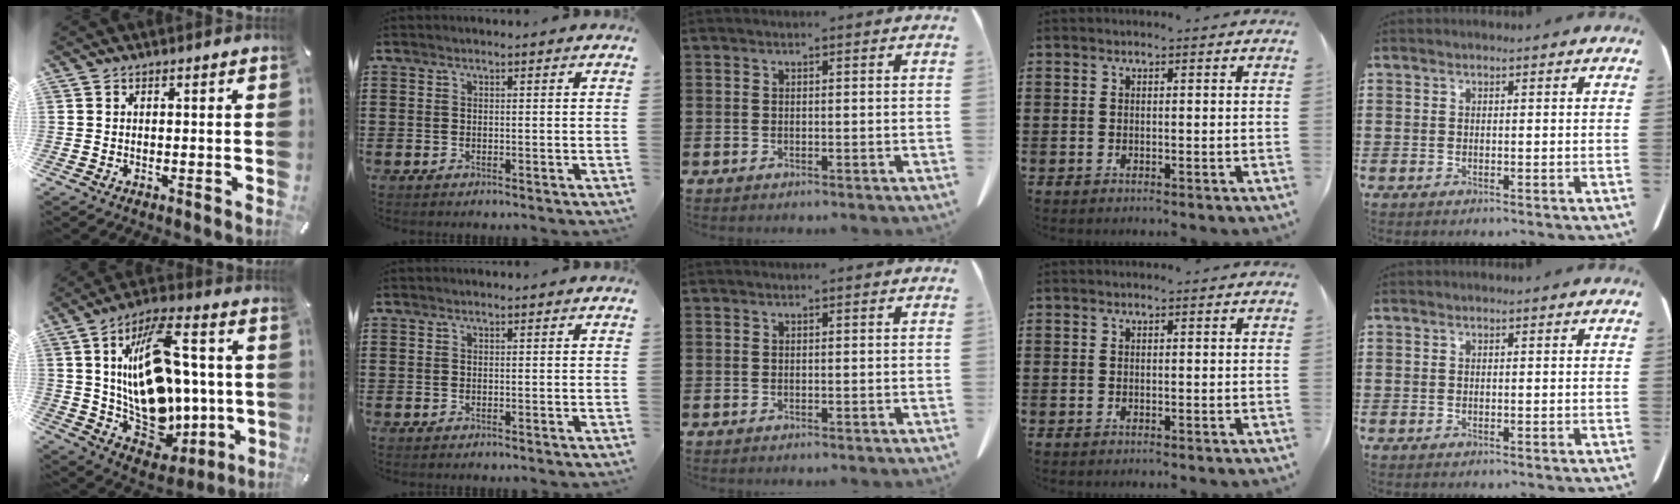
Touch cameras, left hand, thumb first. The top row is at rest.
{"thumb": {"total": 21.9, "force": [3.3, 13.6, 16.8], "torque": [-0.306, -0.029, 0.059]}}